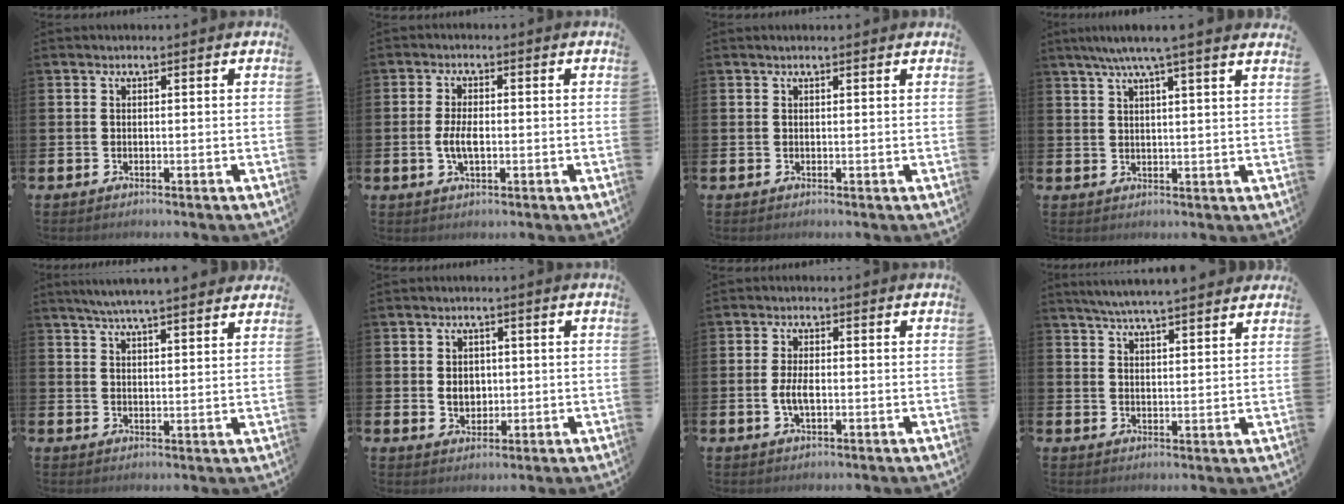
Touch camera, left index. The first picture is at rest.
{"total": 3.5, "force": [-0.4, 1.6, 3.1], "torque": [-0.060, -0.001, -0.011]}
{"total": 0.7, "force": [0.6, 0.0, 0.4], "torque": [0.000, -0.001, 0.008]}
{"total": 5.3, "force": [4.6, -0.6, 2.6], "torque": [-0.070, -0.008, 0.082]}
{"total": 5.4, "force": [5.2, 0.0, 1.5], "torque": [-0.042, -0.020, 0.093]}
{"total": 2.9, "force": [0.4, 2.5, 1.4], "torque": [-0.013, 0.003, -0.001]}
{"total": 3.2, "force": [-0.4, 1.4, 2.8], "torque": [-0.039, -0.002, -0.011]}
{"total": 5.4, "force": [5.2, 0.0, 1.3], "torque": [-0.045, -0.019, 0.095]}